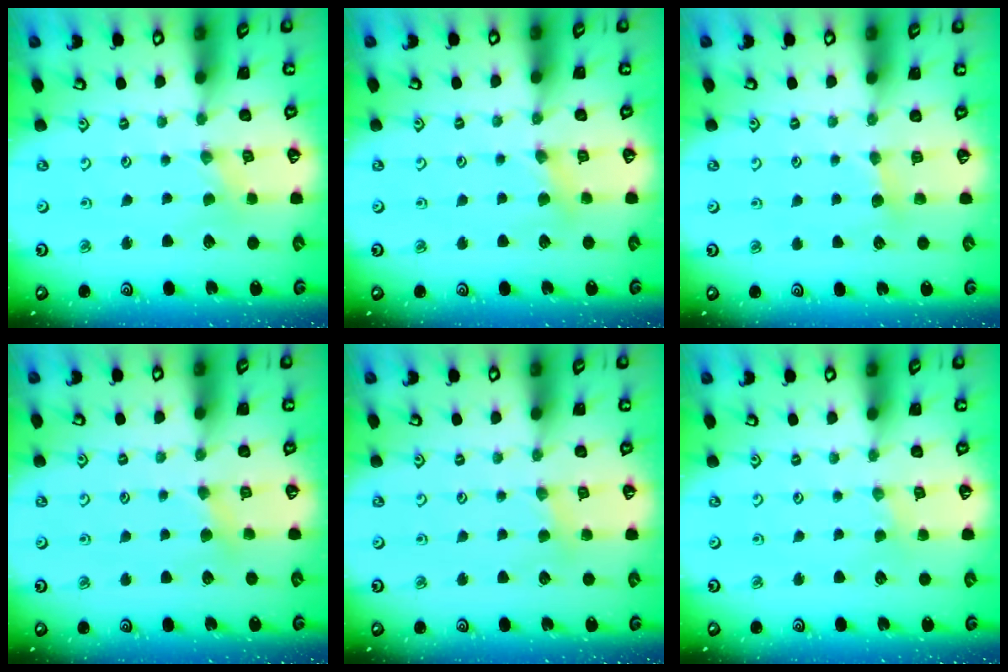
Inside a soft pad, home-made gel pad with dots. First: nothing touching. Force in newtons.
{"total": 4.8, "press": 4.8, "slide": 0.5}
{"total": 3.9, "press": 3.8, "slide": 0.5}
{"total": 3.0, "press": 3.0, "slide": 0.4}
{"total": 2.5, "press": 2.5, "slide": 0.4}
{"total": 0.9, "press": 0.9, "slide": 0.2}